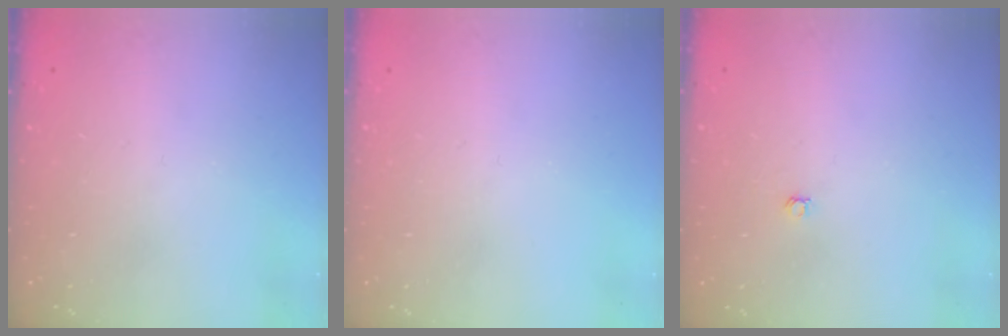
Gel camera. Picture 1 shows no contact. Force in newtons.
{"total": 0.0}
{"total": 3.0, "press": 3.0, "slide": 0.4}